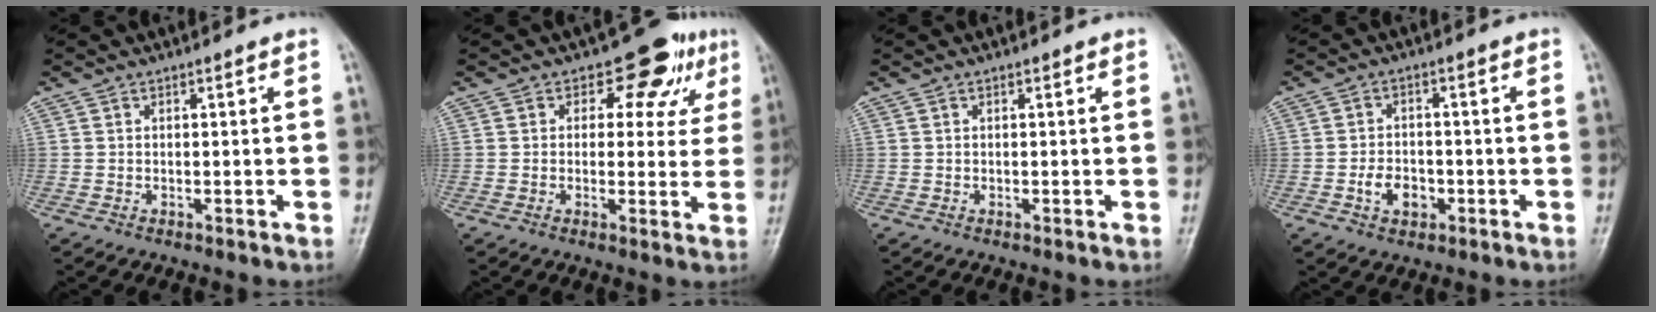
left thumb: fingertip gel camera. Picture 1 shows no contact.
{"total": 9.0, "force": [4.1, 5.9, 5.5], "torque": [-0.016, -0.007, 0.045]}
{"total": 0.0}
{"total": 5.1, "force": [-1.7, 3.7, 3.1], "torque": [-0.039, 0.012, -0.030]}